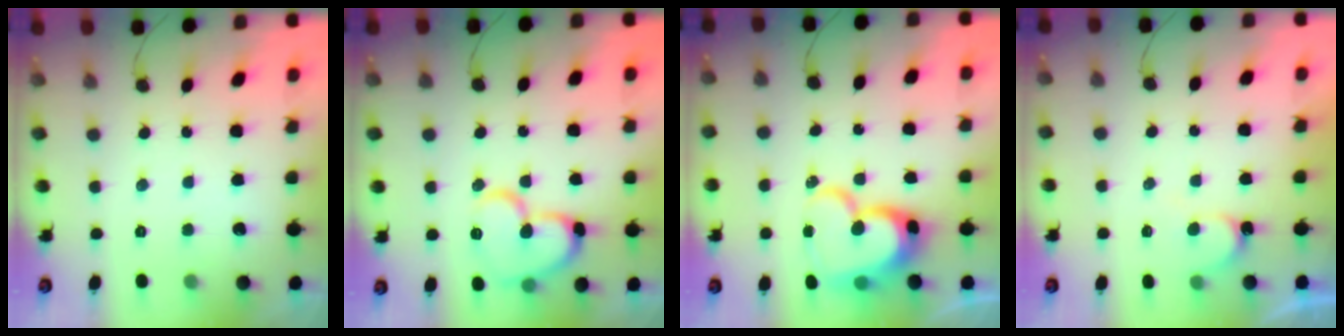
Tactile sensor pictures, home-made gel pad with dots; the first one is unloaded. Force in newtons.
{"total": 15.4, "press": 15.3, "slide": 1.4}
{"total": 17.1, "press": 17.0, "slide": 1.8}
{"total": 5.7, "press": 5.7, "slide": 0.6}